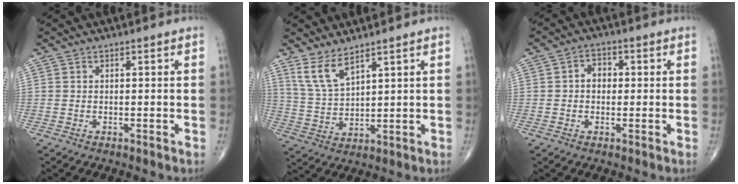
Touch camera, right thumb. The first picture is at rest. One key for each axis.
{"total": 6.5, "fx": 4.8, "fy": 1.9, "fz": 3.9, "tx": -0.079, "ty": -0.034, "tz": 0.108}
{"total": 3.7, "fx": 0.2, "fy": 2.9, "fz": 2.3, "tx": -0.023, "ty": 0.014, "tz": -0.004}